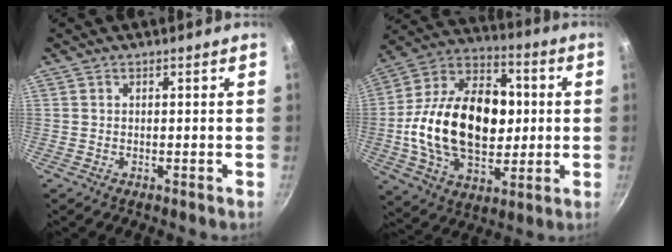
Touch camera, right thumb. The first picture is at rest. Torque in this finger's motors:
{"motor_torque": [1.94, 3.03, 1.24, -1.03, 0.66]}